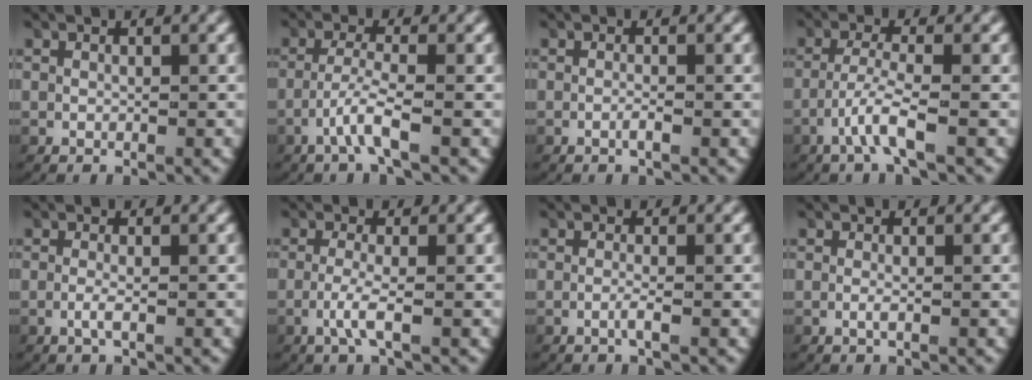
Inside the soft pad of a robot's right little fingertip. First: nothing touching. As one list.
[{"total": 2.9, "force": [-1.6, 0.1, 2.5], "torque": [-0.053, -0.004, -0.028]}, {"total": 0.8, "force": [-0.6, 0.1, 0.6], "torque": [-0.014, -0.001, -0.013]}, {"total": 3.2, "force": [-1.6, 0.3, 2.7], "torque": [-0.061, -0.005, -0.028]}, {"total": 1.2, "force": [-0.6, 0.1, 1.0], "torque": [-0.030, -0.008, -0.009]}, {"total": 2.2, "force": [-0.7, 0.2, 2.0], "torque": [-0.054, -0.009, -0.011]}, {"total": 1.1, "force": [-0.6, 0.0, 0.9], "torque": [-0.022, -0.003, -0.013]}, {"total": 0.7, "force": [-0.4, 0.1, 0.6], "torque": [-0.019, -0.006, -0.005]}]